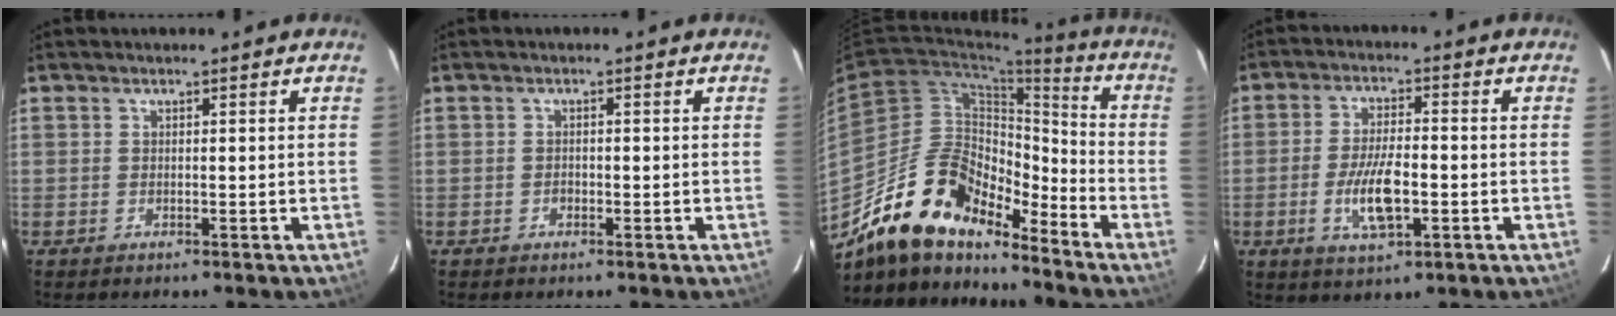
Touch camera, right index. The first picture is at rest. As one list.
[{"total": 0.9, "force": [-0.5, 0.6, 0.5], "torque": [-0.010, 0.002, -0.007]}, {"total": 17.2, "force": [-14.2, 6.0, 7.5], "torque": [-0.130, 0.031, -0.258]}, {"total": 8.0, "force": [-2.2, 2.3, 7.3], "torque": [-0.144, -0.003, -0.037]}]